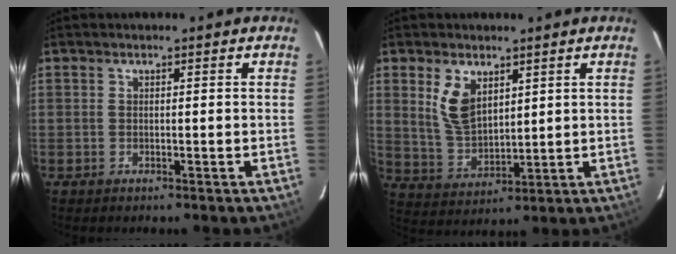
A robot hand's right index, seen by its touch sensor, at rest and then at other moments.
{"total": 8.3, "force": [3.7, 4.6, 5.8], "torque": [-0.112, 0.001, 0.083]}